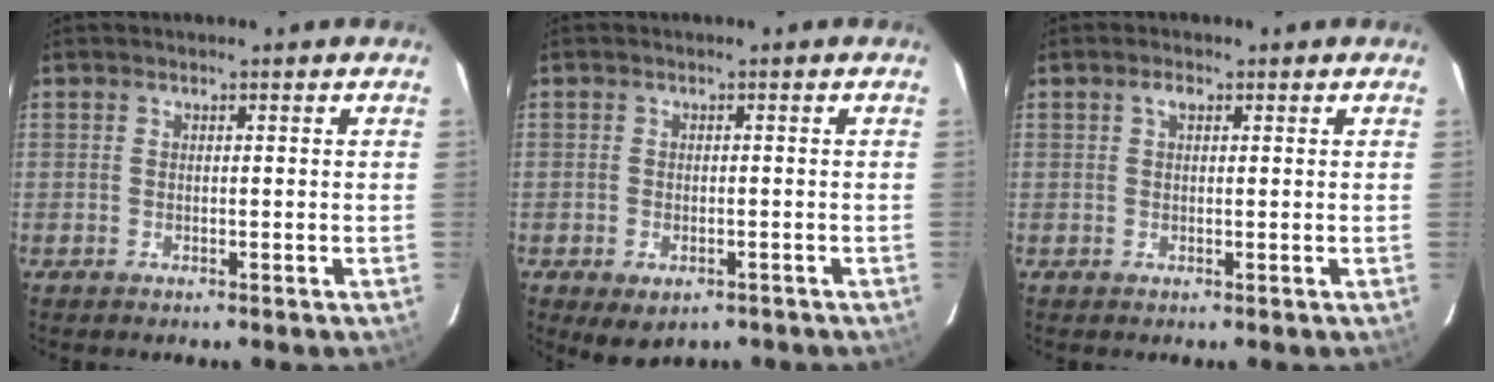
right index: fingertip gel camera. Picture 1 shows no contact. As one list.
[{"total": 4.5, "force": [-2.3, 2.8, 2.6], "torque": [-0.049, -0.013, -0.025]}, {"total": 1.4, "force": [0.6, 0.8, 1.1], "torque": [-0.020, 0.006, 0.009]}]